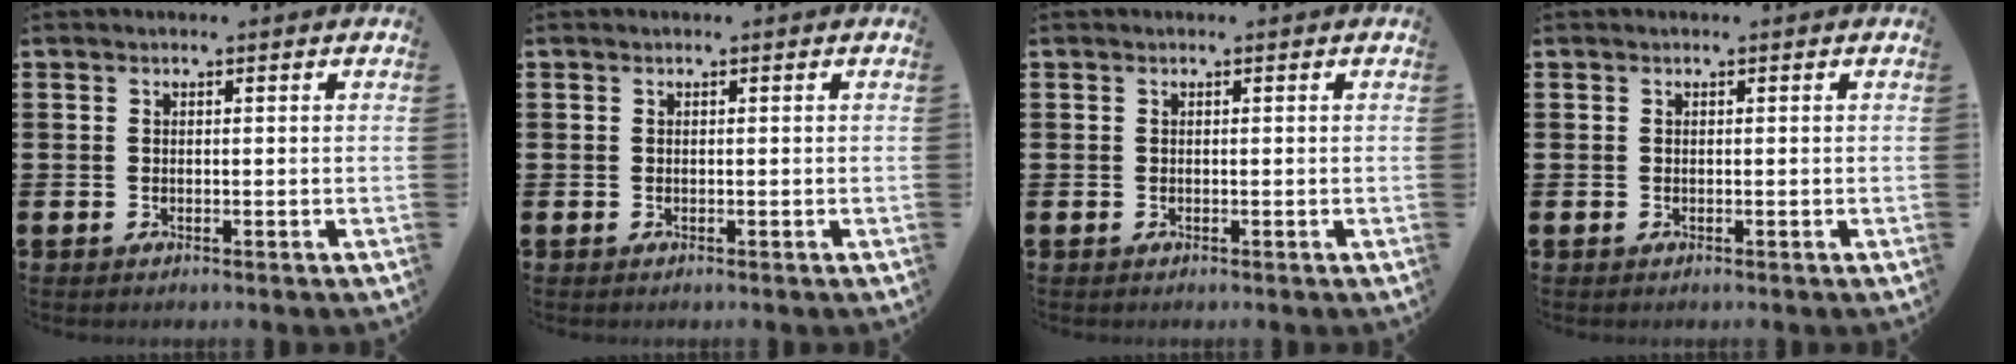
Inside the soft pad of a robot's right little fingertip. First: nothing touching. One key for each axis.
{"total": 0.0}
{"total": 0.0}
{"total": 0.0}